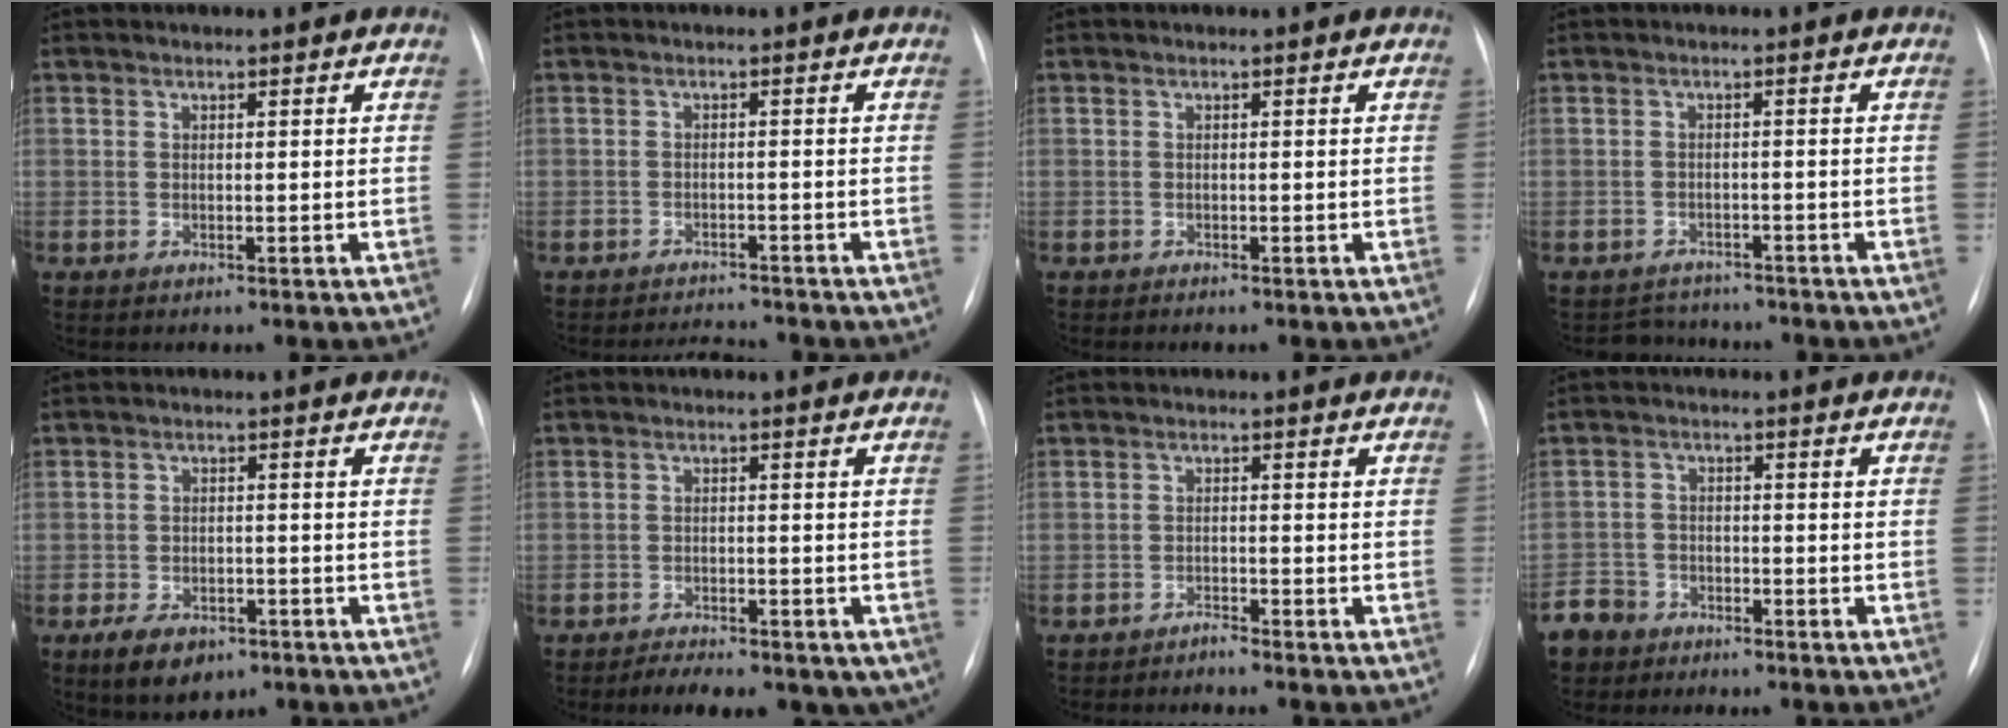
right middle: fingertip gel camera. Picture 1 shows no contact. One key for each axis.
{"total": 4.4, "fx": -4.3, "fy": 0.4, "fz": 0.4, "tx": -0.006, "ty": -0.005, "tz": -0.066}
{"total": 0.0}
{"total": 4.0, "fx": -3.7, "fy": 1.4, "fz": -0.4, "tx": 0.003, "ty": 0.007, "tz": -0.055}
{"total": 6.3, "fx": -4.0, "fy": 3.5, "fz": 3.5, "tx": -0.063, "ty": -0.003, "tz": -0.057}
{"total": 10.4, "fx": -7.0, "fy": 4.8, "fz": 6.0, "tx": -0.083, "ty": 0.004, "tz": -0.095}
{"total": 1.4, "fx": -1.4, "fy": -0.3, "fz": 0.0, "tx": 0.003, "ty": -0.003, "tz": -0.023}
{"total": 6.1, "fx": -4.7, "fy": 3.8, "fz": 0.2, "tx": -0.008, "ty": -0.002, "tz": -0.092}